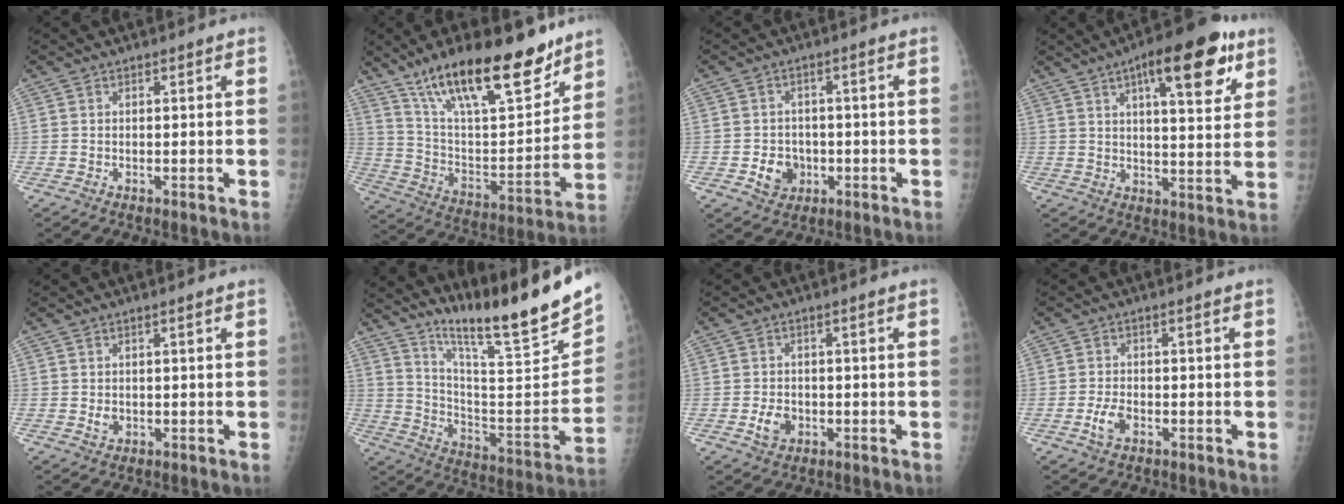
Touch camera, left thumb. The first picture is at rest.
{"total": 25.2, "force": [17.5, 8.3, 16.1], "torque": [-0.227, -0.066, 0.299]}
{"total": 5.4, "force": [-1.5, 4.6, 2.4], "torque": [-0.017, 0.010, -0.019]}
{"total": 16.1, "force": [8.2, 5.3, 12.8], "torque": [-0.154, -0.023, 0.113]}
{"total": 1.6, "force": [0.1, 1.1, 1.2], "torque": [-0.013, 0.000, 0.006]}
{"total": 22.2, "force": [17.3, 1.1, 13.9], "torque": [-0.193, -0.113, 0.288]}
{"total": 3.7, "force": [-1.1, 2.7, 2.2], "torque": [-0.031, 0.006, -0.015]}
{"total": 3.3, "force": [-1.4, 1.8, 2.4], "torque": [-0.051, 0.010, -0.024]}